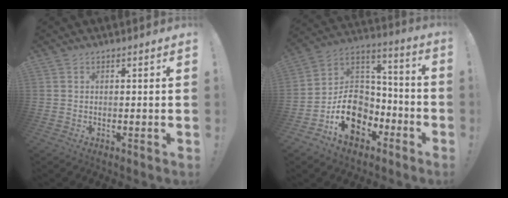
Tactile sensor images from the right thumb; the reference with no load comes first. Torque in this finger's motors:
{"motor_torque": [2.82, 1.33, 1.36, -1.41, 0.10]}